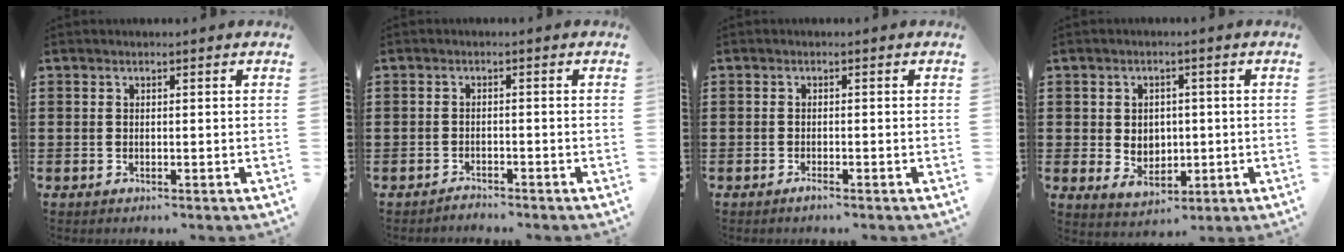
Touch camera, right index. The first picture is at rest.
{"total": 1.4, "force": [-1.4, 0.1, -0.2], "torque": [-0.001, 0.006, -0.032]}
{"total": 1.0, "force": [-0.8, 0.0, 0.6], "torque": [-0.011, -0.006, -0.015]}
{"total": 3.9, "force": [0.0, 3.4, 1.9], "torque": [-0.033, 0.005, -0.006]}